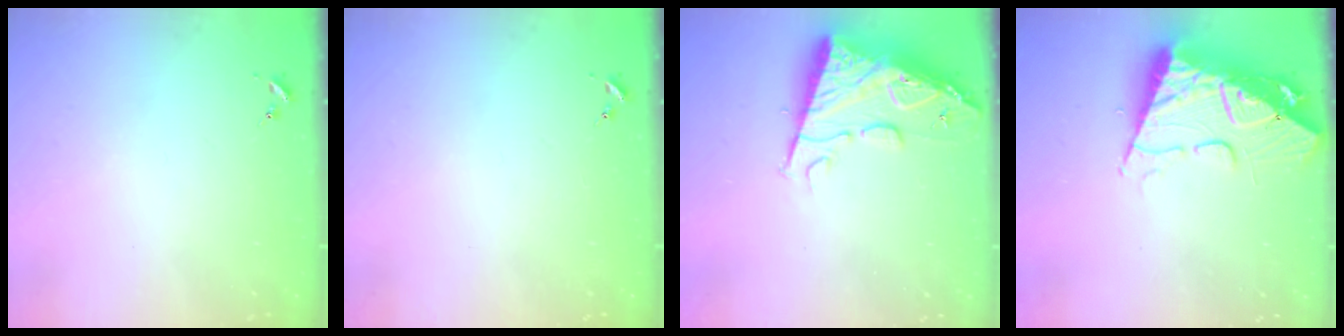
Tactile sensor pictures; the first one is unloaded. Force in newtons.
{"total": 0.0}
{"total": 14.0, "press": 13.9, "slide": 1.4}
{"total": 16.8, "press": 16.7, "slide": 1.6}